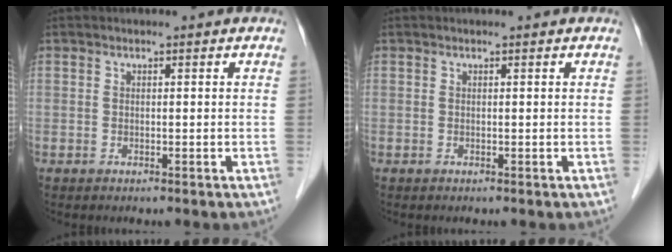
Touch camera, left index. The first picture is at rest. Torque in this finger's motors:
{"motor_torque": [0.10, -0.02, -0.02, -0.01]}